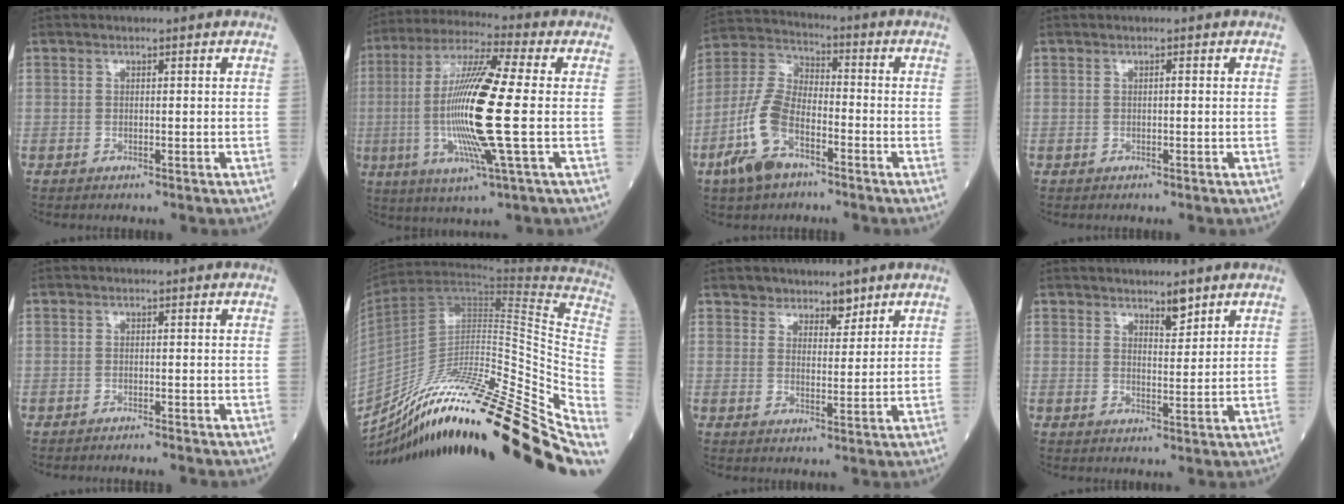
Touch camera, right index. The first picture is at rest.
{"total": 17.0, "force": [-1.4, 0.3, 17.0], "torque": [-0.345, -0.006, -0.035]}
{"total": 10.9, "force": [-5.6, 5.0, 7.9], "torque": [-0.194, 0.001, -0.110]}
{"total": 0.0}
{"total": 2.4, "force": [-2.2, -0.4, 0.8], "torque": [-0.009, 0.001, -0.026]}
{"total": 32.9, "force": [-23.1, 1.6, 23.5], "torque": [-0.256, -0.015, -0.361]}
{"total": 3.6, "force": [3.1, 1.9, 0.2], "torque": [0.009, -0.002, 0.049]}
{"total": 2.7, "force": [2.3, 0.6, 1.3], "torque": [-0.024, -0.004, 0.042]}